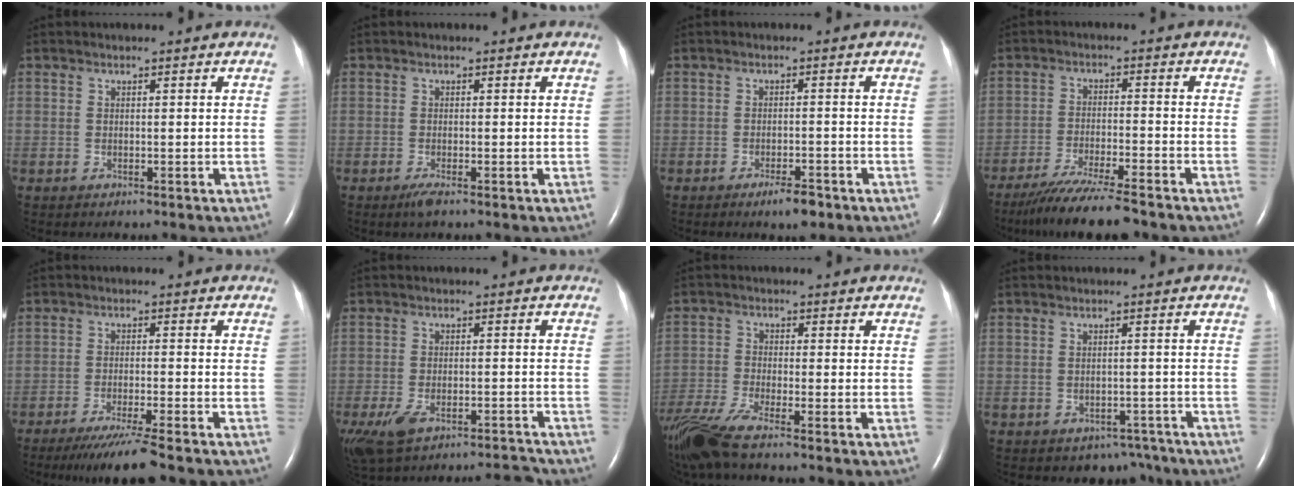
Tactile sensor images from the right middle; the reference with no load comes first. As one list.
[{"total": 1.5, "force": [-1.0, 0.0, 1.1], "torque": [-0.031, -0.007, -0.022]}, {"total": 3.5, "force": [-2.5, 0.8, 2.4], "torque": [-0.042, -0.002, -0.038]}, {"total": 10.0, "force": [-8.4, 0.0, 5.4], "torque": [-0.091, -0.031, -0.140]}, {"total": 7.6, "force": [-6.0, -0.8, 4.6], "torque": [-0.074, -0.024, -0.100]}, {"total": 8.2, "force": [-7.0, 1.5, 4.1], "torque": [-0.083, 0.002, -0.119]}, {"total": 9.0, "force": [-7.3, 0.0, 5.2], "torque": [-0.116, -0.024, -0.139]}, {"total": 4.6, "force": [-3.6, 2.8, 0.3], "torque": [0.009, 0.017, -0.042]}]